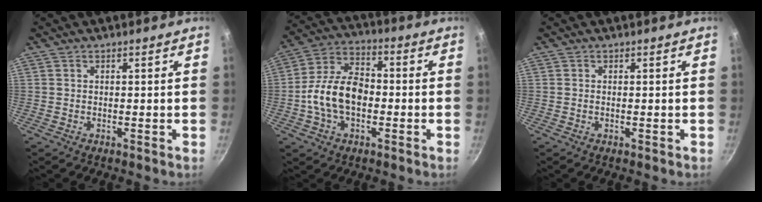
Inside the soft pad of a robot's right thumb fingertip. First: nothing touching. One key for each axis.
{"total": 12.7, "fx": -2.0, "fy": 8.1, "fz": 9.5, "tx": -0.148, "ty": 0.035, "tz": -0.049}
{"total": 0.0}